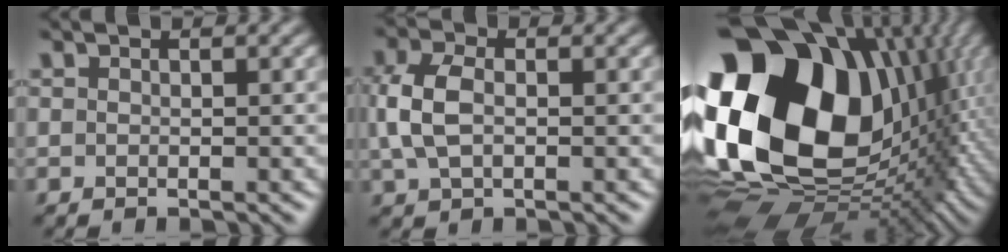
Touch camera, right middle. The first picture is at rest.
{"total": 4.0, "force": [0.3, 2.6, 3.0], "torque": [-0.076, 0.008, 0.002]}
{"total": 22.0, "force": [2.6, 16.0, 14.8], "torque": [-0.316, -0.041, 0.080]}